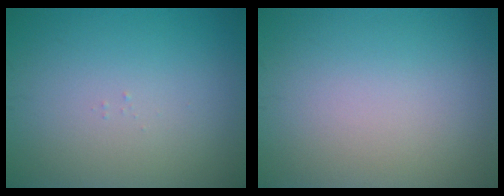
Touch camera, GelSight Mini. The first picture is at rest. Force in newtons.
{"total": 0.0}